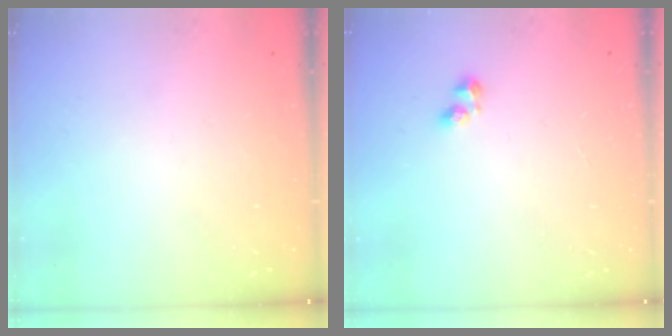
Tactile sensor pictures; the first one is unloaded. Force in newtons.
{"total": 2.5, "press": 2.3, "slide": 0.9}